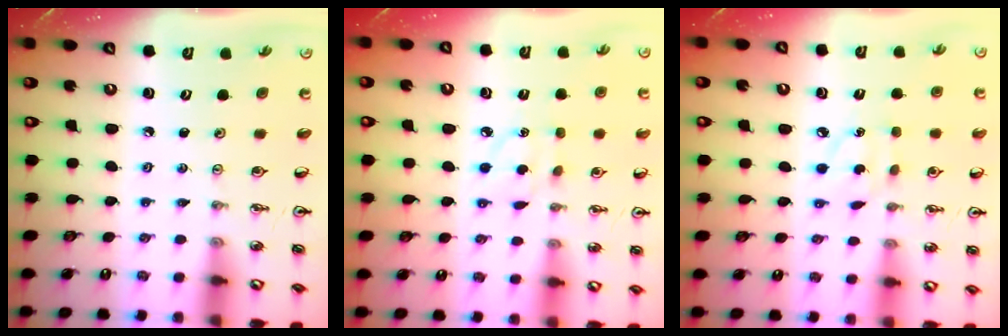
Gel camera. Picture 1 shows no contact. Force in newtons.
{"total": 6.0, "press": 6.0, "slide": 0.6}
{"total": 4.1, "press": 4.1, "slide": 0.6}